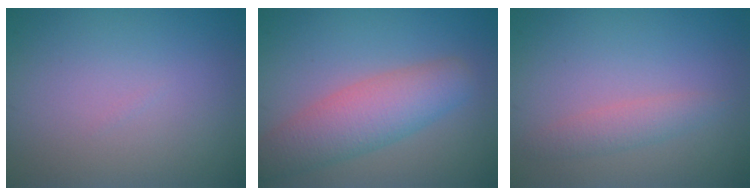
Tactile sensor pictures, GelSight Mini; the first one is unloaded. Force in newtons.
{"total": 5.4, "press": 5.4, "slide": 0.5}
{"total": 1.7, "press": 1.7, "slide": 0.1}